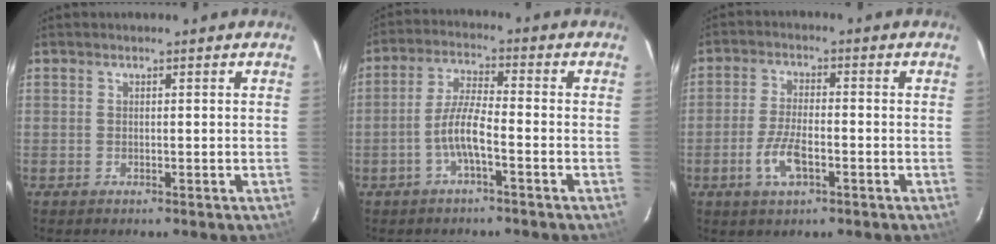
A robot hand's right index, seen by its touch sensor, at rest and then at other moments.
{"total": 5.7, "force": [-2.6, 0.8, 5.0], "torque": [-0.109, 0.010, -0.049]}
{"total": 6.5, "force": [-2.8, 2.5, 5.3], "torque": [-0.116, -0.002, -0.053]}